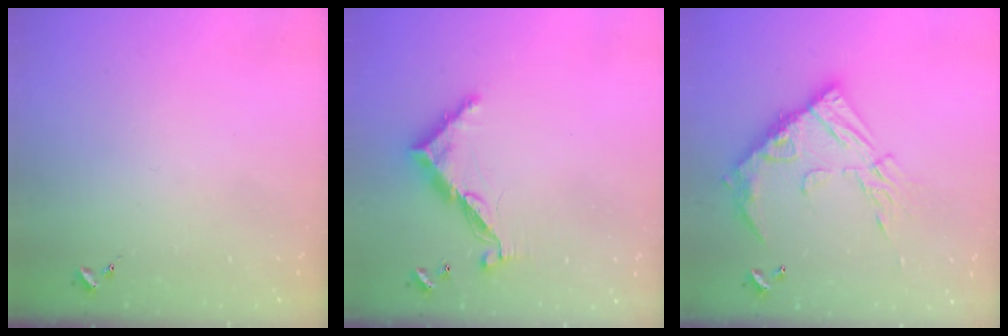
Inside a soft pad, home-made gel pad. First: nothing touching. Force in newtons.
{"total": 9.9, "press": 9.9, "slide": 0.2}
{"total": 17.2, "press": 17.2, "slide": 1.3}